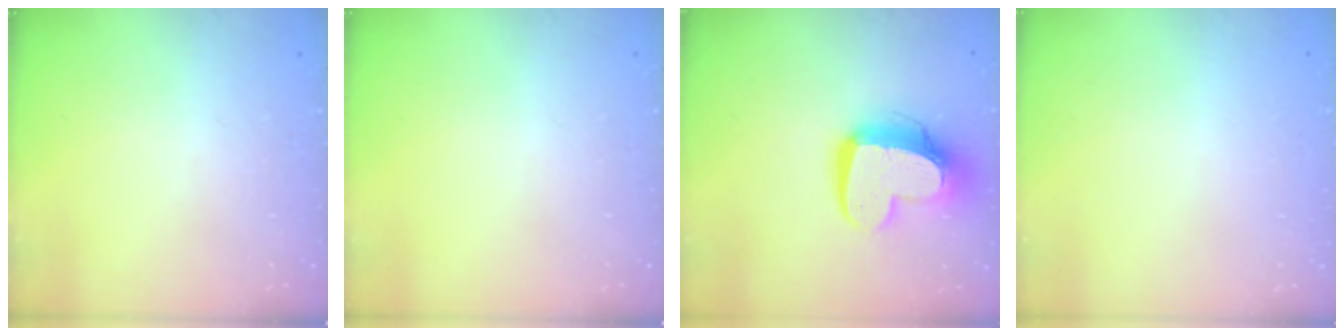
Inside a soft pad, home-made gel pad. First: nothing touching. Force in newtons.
{"total": 0.0}
{"total": 14.4, "press": 14.3, "slide": 1.3}
{"total": 0.0}